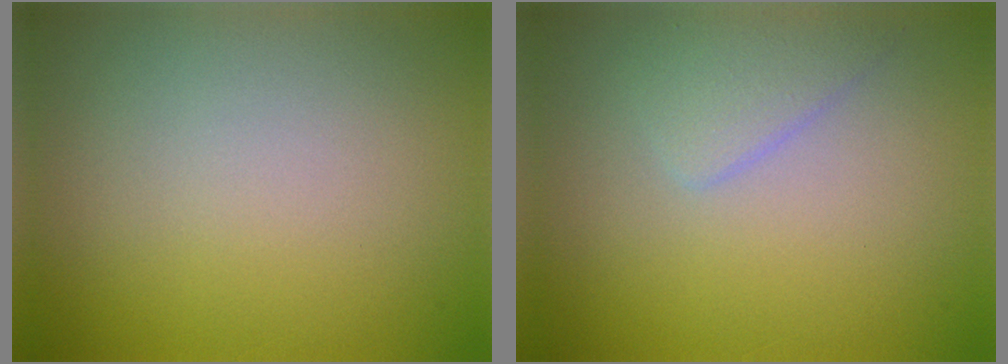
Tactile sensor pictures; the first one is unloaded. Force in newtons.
{"total": 1.8, "press": 1.8, "slide": 0.1}